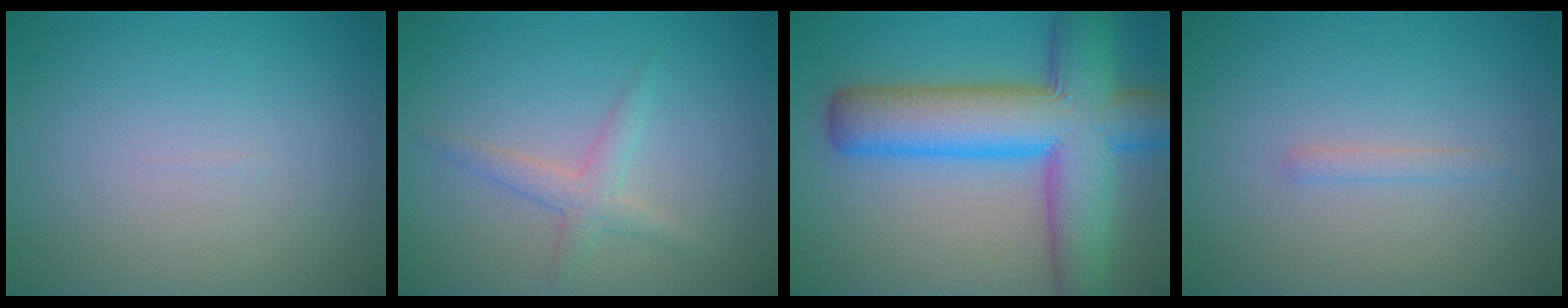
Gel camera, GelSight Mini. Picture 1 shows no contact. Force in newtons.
{"total": 2.0, "press": 2.0, "slide": 0.1}
{"total": 11.0, "press": 11.0, "slide": 0.5}
{"total": 0.8, "press": 0.8, "slide": 0.0}